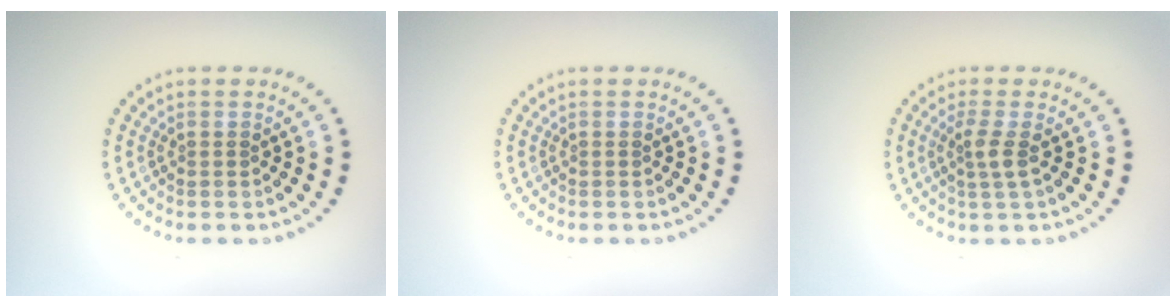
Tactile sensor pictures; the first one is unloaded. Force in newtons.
{"total": 0.0}
{"total": 1.8, "press": 1.4, "slide": 1.2}